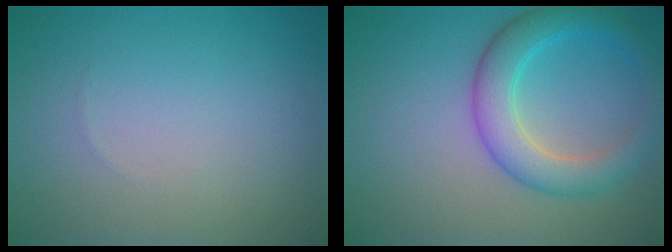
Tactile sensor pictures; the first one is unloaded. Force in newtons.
{"total": 4.9, "press": 4.9, "slide": 0.1}